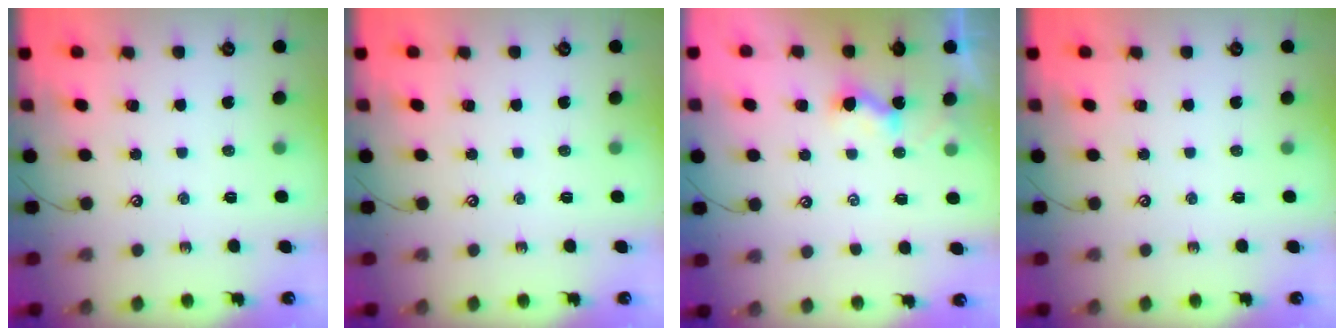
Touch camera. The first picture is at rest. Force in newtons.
{"total": 0.0}
{"total": 2.3, "press": 2.3, "slide": 0.3}
{"total": 0.0}